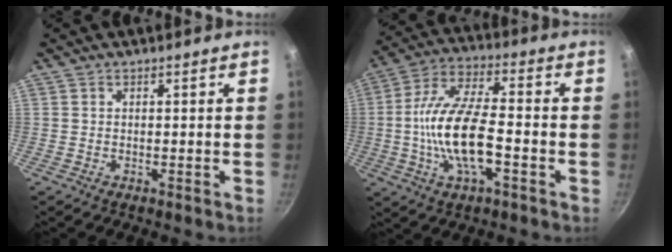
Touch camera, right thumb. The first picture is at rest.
{"total": 15.3, "force": [-3.1, 6.0, 13.7], "torque": [-0.259, 0.029, -0.070]}